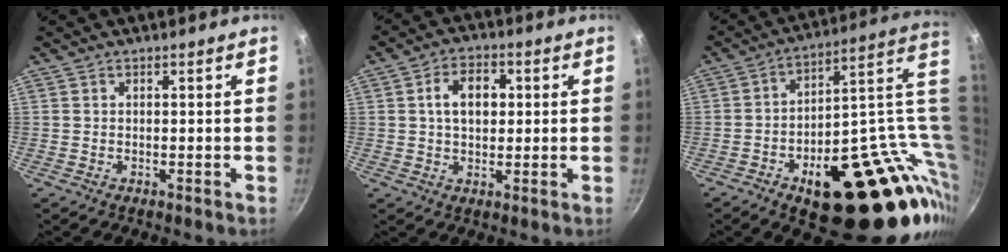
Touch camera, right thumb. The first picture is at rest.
{"total": 7.6, "force": [1.2, 5.2, 5.5], "torque": [-0.070, 0.010, 0.016]}
{"total": 32.0, "force": [0.3, 16.4, 27.5], "torque": [-0.309, 0.013, 0.036]}